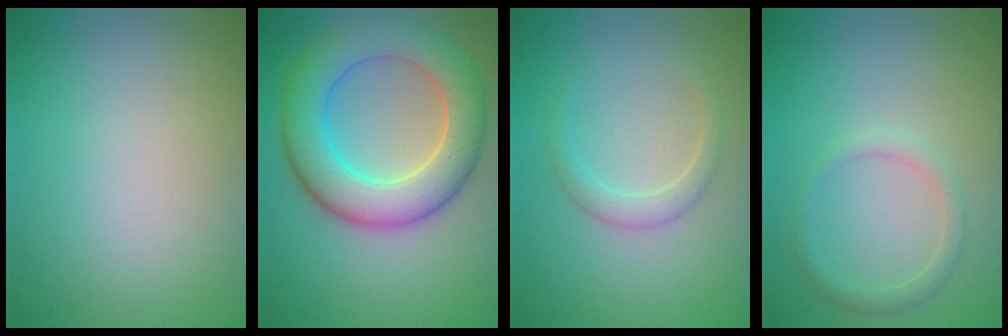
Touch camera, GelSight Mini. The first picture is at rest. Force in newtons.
{"total": 8.4, "press": 8.4, "slide": 0.3}
{"total": 1.6, "press": 1.6, "slide": 0.1}
{"total": 1.5, "press": 1.5, "slide": 0.1}